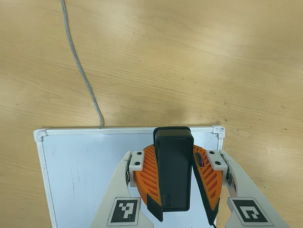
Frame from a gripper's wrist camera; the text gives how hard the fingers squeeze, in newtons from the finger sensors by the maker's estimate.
{"total": 8.7, "left": 8.6, "right": 8.7}